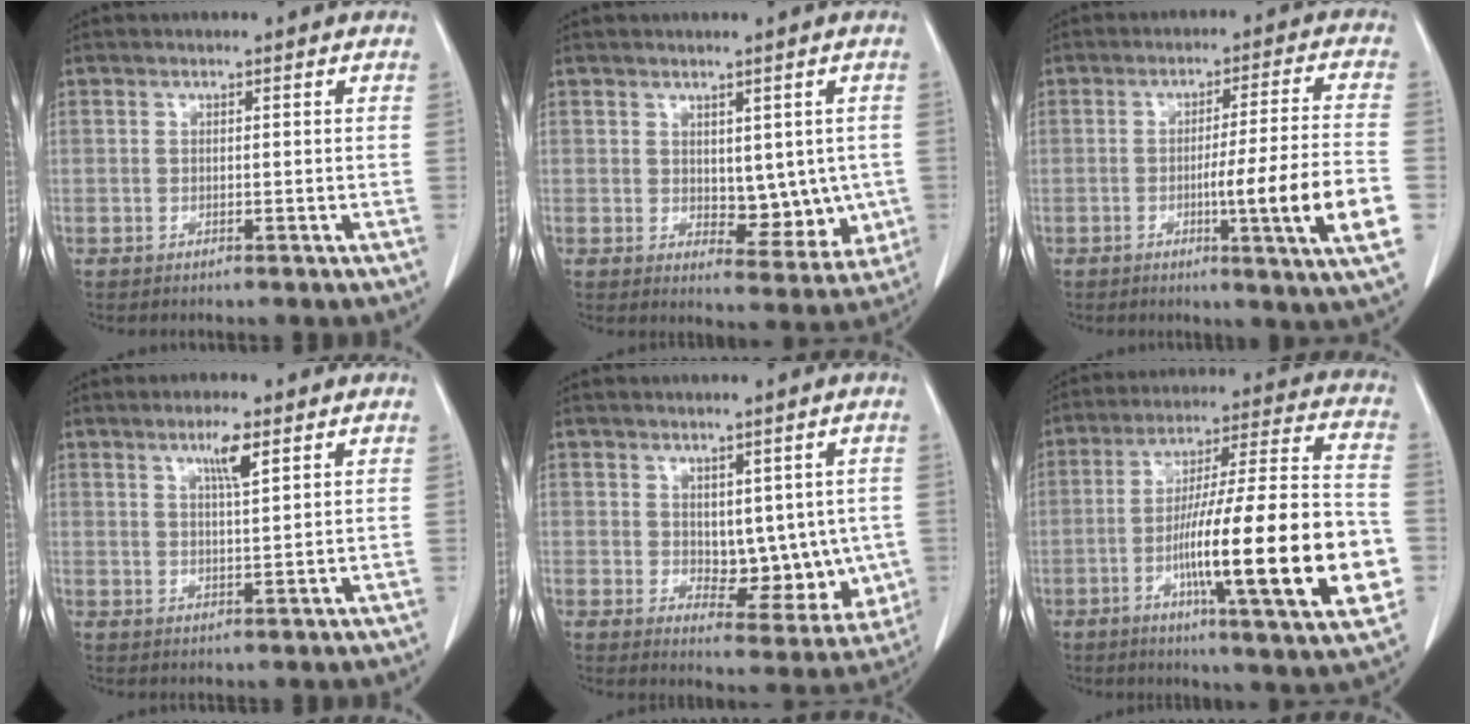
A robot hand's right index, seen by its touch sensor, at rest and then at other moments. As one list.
[{"total": 7.3, "force": [0.2, 4.2, 6.0], "torque": [-0.054, -0.006, 0.016]}, {"total": 13.1, "force": [-3.5, -1.5, 12.5], "torque": [-0.185, -0.018, -0.057]}, {"total": 3.9, "force": [2.2, 0.1, 3.2], "torque": [-0.058, -0.003, 0.039]}, {"total": 9.4, "force": [0.5, 5.4, 7.6], "torque": [-0.080, -0.005, 0.023]}, {"total": 24.5, "force": [-5.9, 1.6, 23.7], "torque": [-0.333, -0.005, -0.093]}]